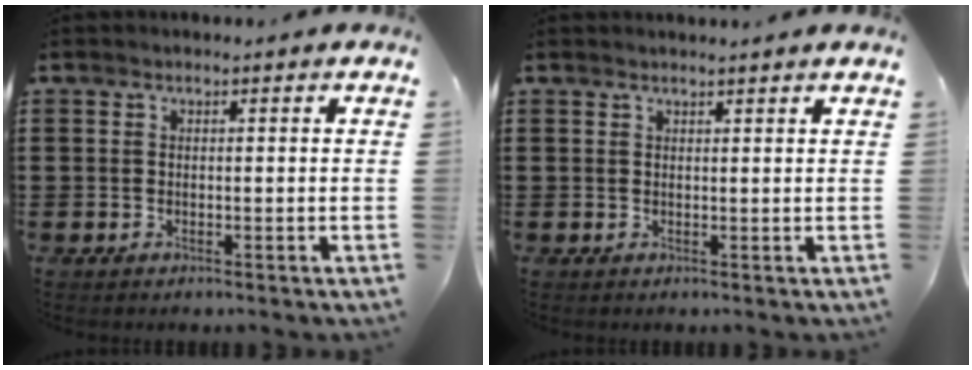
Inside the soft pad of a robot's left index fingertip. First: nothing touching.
{"total": 0.9, "force": [0.9, -0.3, 0.1], "torque": [-0.002, -0.004, 0.017]}